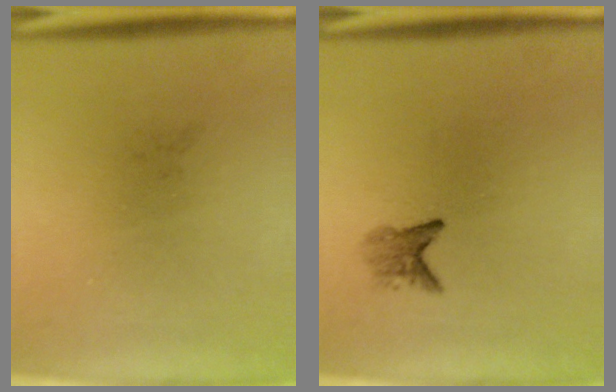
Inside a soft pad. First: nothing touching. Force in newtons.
{"total": 2.0}